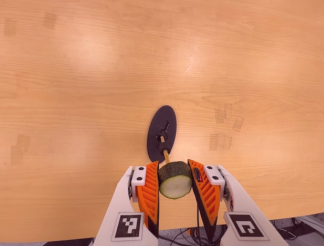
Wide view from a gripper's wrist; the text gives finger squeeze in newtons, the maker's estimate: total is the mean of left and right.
{"total": 10.3, "left": 9.8, "right": 10.7}